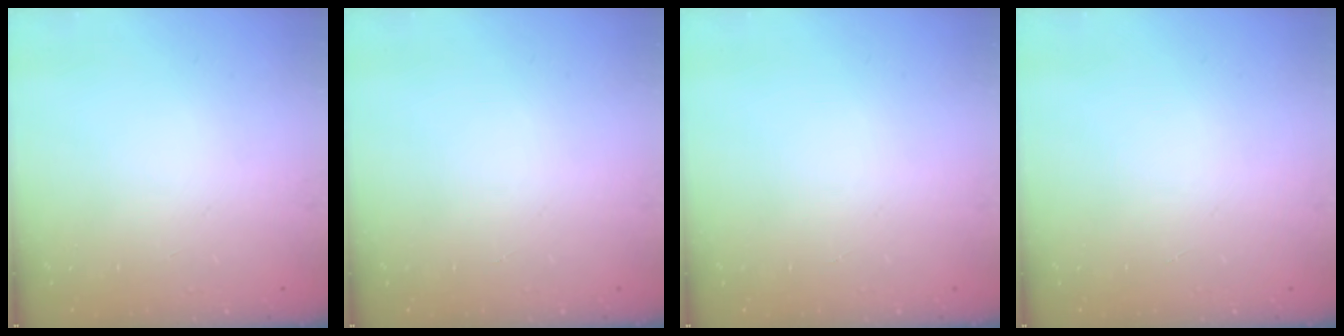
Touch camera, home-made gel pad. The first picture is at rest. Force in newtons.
{"total": 0.0}
{"total": 0.0}
{"total": 0.0}